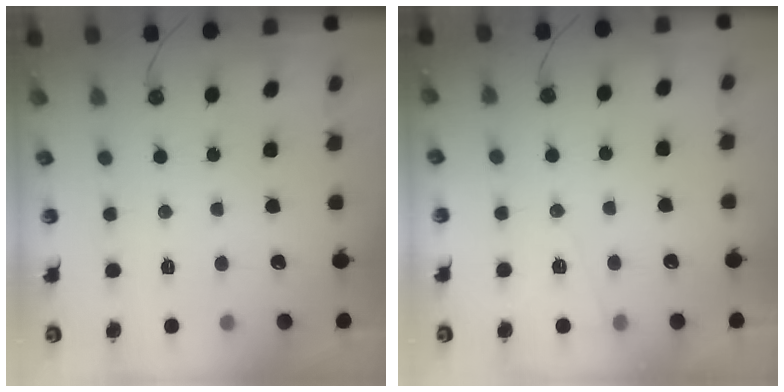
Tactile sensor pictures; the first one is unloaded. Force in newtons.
{"total": 5.6, "press": 3.6, "slide": 4.3}